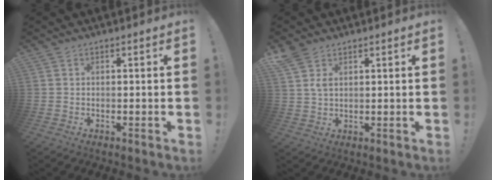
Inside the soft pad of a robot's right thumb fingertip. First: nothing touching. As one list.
[{"total": 4.9, "force": [3.0, 2.4, 3.1], "torque": [-0.059, -0.009, 0.057]}]